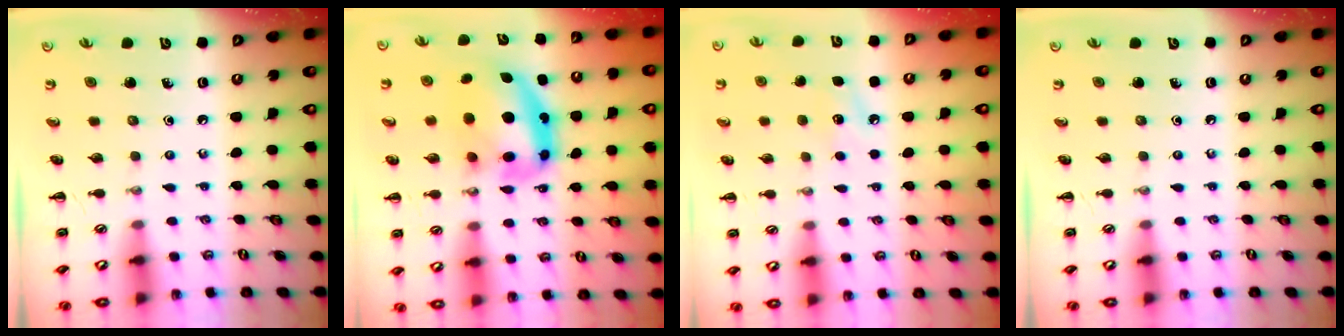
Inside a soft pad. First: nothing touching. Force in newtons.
{"total": 13.7, "press": 13.3, "slide": 3.2}
{"total": 7.4, "press": 7.2, "slide": 1.9}
{"total": 0.0}